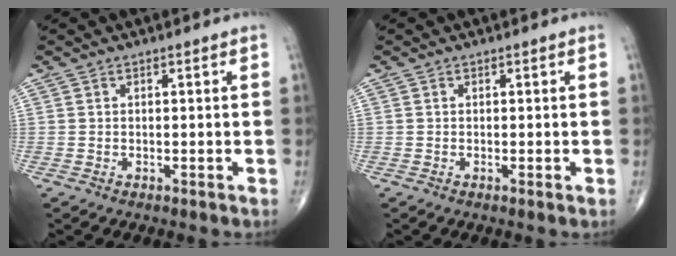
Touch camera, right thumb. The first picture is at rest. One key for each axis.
{"total": 0.5, "fx": -0.1, "fy": -0.1, "fz": 0.5, "tx": -0.011, "ty": -0.003, "tz": -0.003}